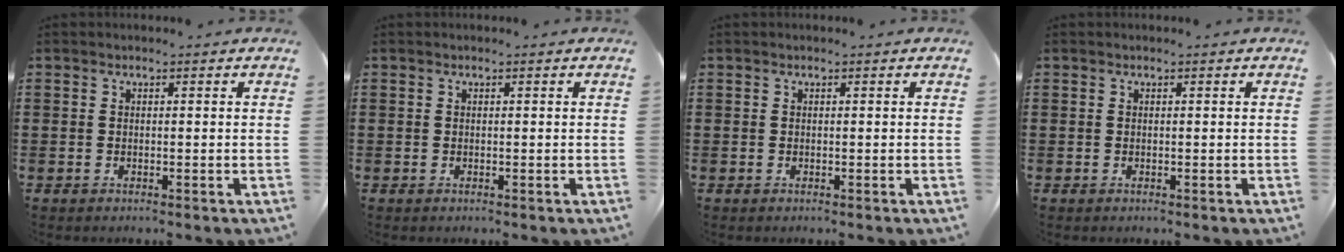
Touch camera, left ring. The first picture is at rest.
{"total": 0.0}
{"total": 0.0}
{"total": 0.0}